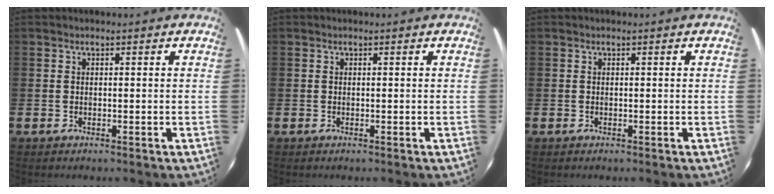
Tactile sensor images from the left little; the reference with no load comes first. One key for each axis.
{"total": 0.0}
{"total": 0.0}